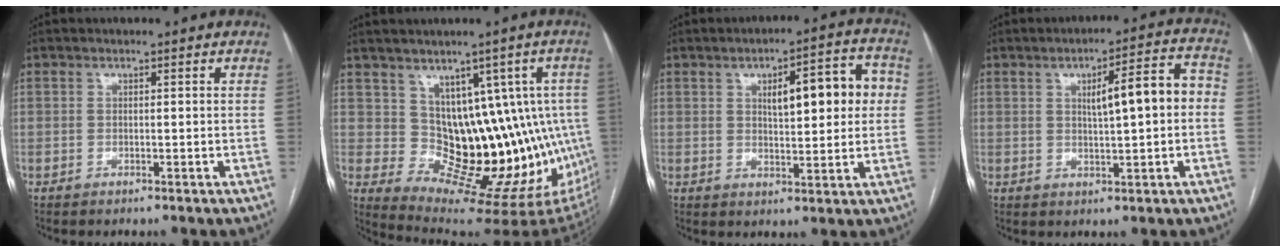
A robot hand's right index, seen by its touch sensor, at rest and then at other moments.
{"total": 15.4, "force": [1.9, 8.2, 12.9], "torque": [-0.141, 0.016, 0.053]}
{"total": 10.5, "force": [2.2, 3.1, 9.8], "torque": [-0.132, 0.029, 0.032]}
{"total": 8.7, "force": [0.7, 1.6, 8.5], "torque": [-0.120, 0.027, 0.011]}